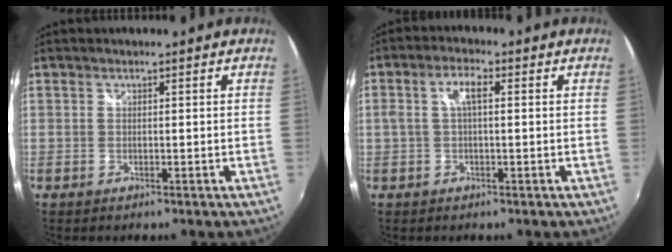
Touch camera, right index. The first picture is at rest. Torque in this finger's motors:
{"motor_torque": [0.45, -0.03, 0.25, 0.08]}